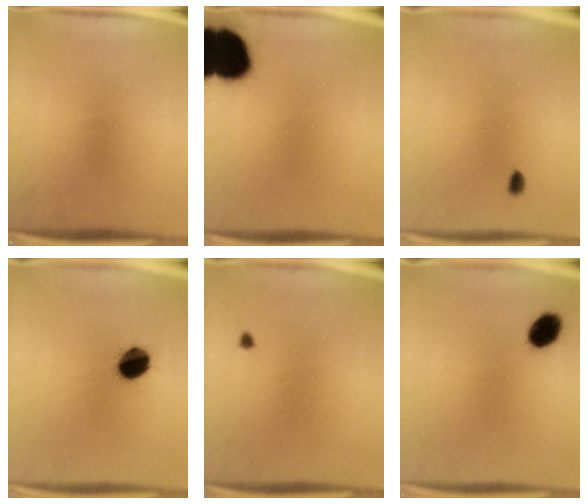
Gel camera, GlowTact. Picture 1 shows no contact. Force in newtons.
{"total": 17.4}
{"total": 1.2}
{"total": 8.7}
{"total": 0.6}
{"total": 6.2}